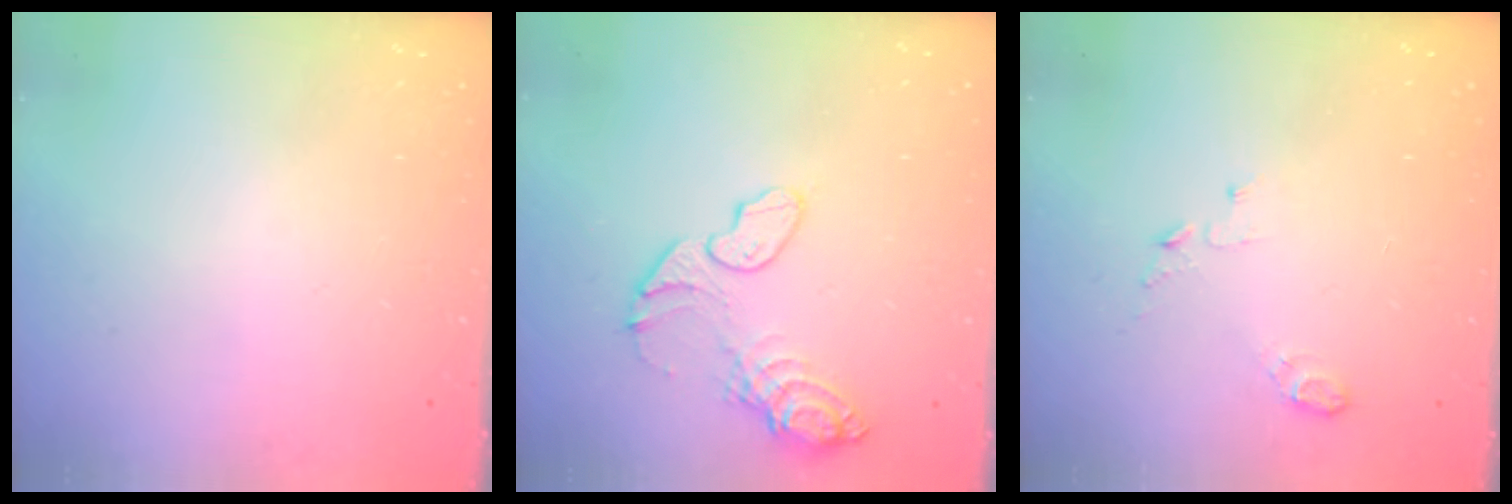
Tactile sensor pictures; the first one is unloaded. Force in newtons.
{"total": 13.2, "press": 11.5, "slide": 6.5}
{"total": 4.7, "press": 4.6, "slide": 0.5}